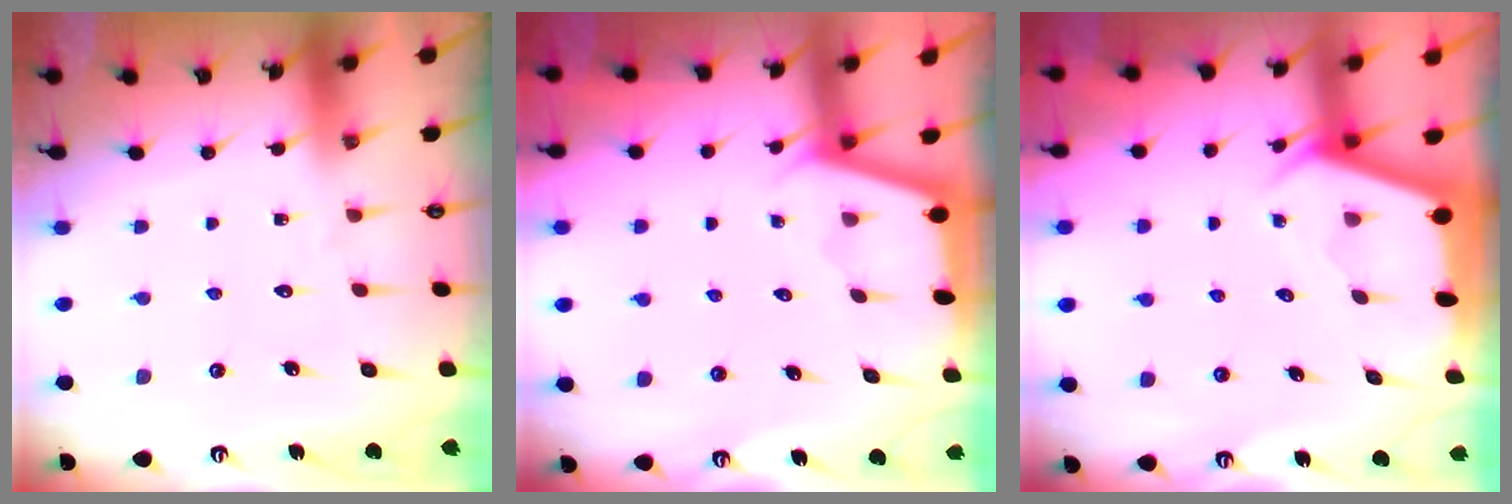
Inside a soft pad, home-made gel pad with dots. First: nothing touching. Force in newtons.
{"total": 2.0, "press": 2.0, "slide": 0.3}
{"total": 2.2, "press": 2.2, "slide": 0.3}